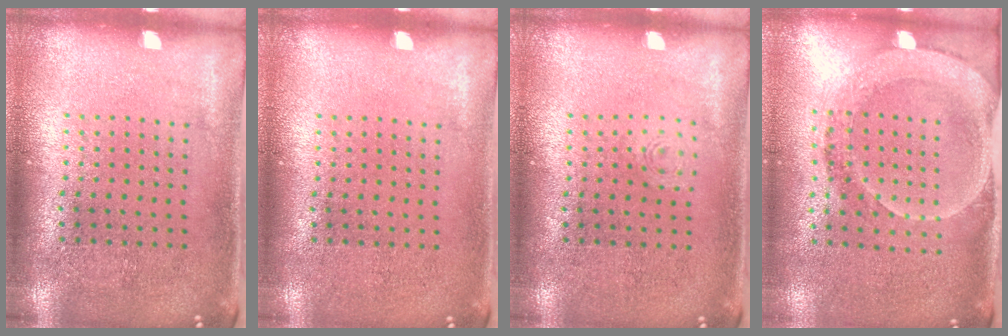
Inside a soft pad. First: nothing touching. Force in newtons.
{"total": 0.0}
{"total": 0.6, "press": 0.6, "slide": 0.1}
{"total": 1.8, "press": 1.7, "slide": 0.7}